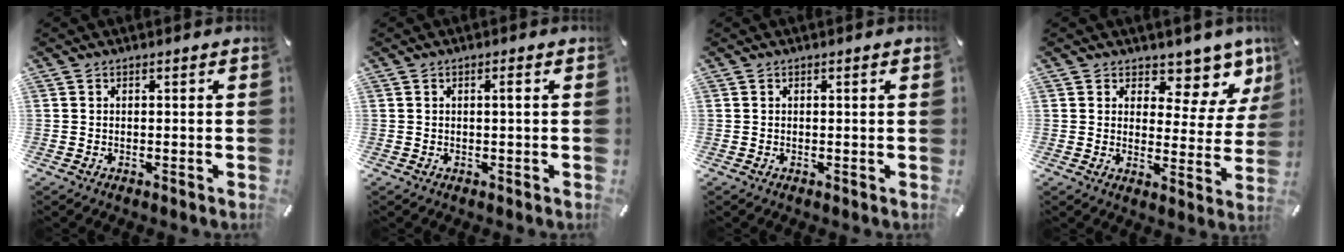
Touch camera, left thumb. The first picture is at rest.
{"total": 1.5, "force": [0.3, 0.1, 1.5], "torque": [-0.029, 0.000, 0.003]}
{"total": 0.6, "force": [0.1, 0.0, 0.6], "torque": [-0.009, 0.000, 0.001]}
{"total": 8.8, "force": [6.5, 4.7, 3.6], "torque": [-0.028, -0.065, 0.109]}